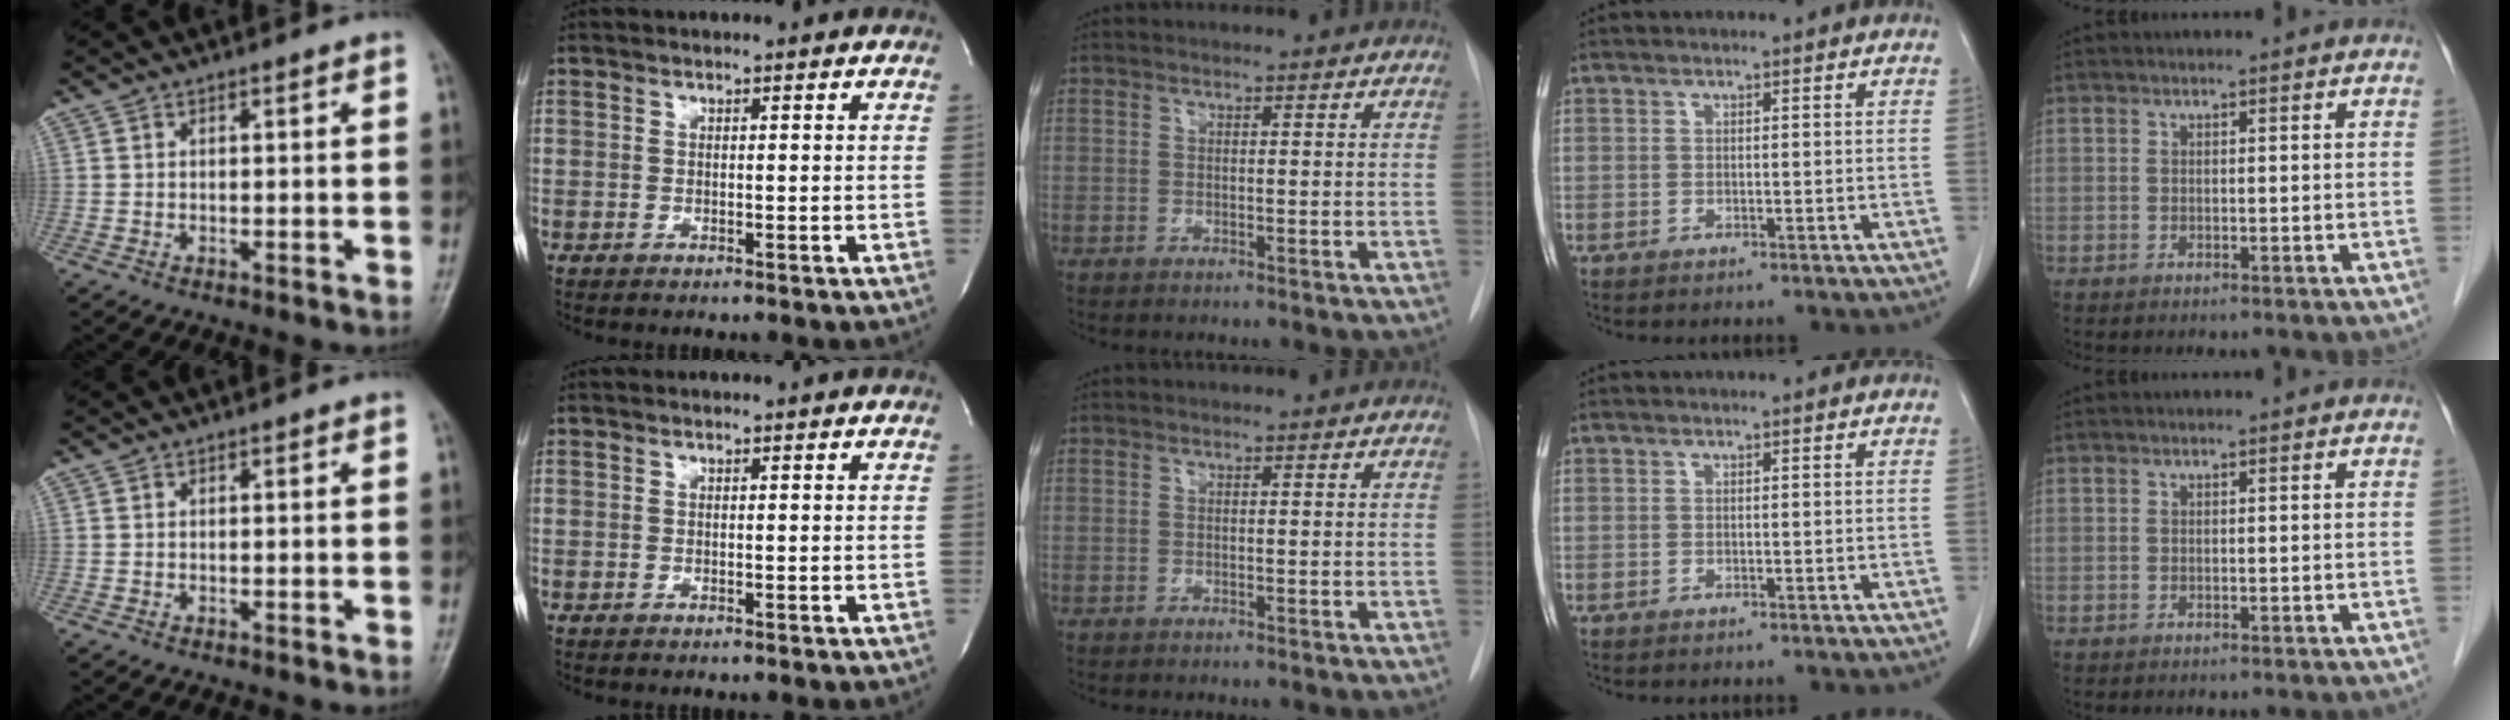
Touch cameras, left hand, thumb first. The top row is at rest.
{}